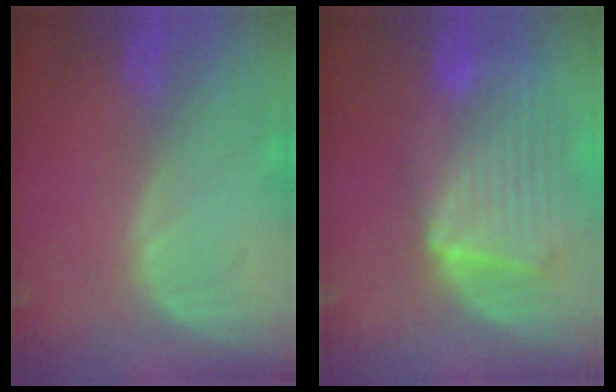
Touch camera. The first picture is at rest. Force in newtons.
{"total": 10.7, "press": 9.3, "slide": 5.4}